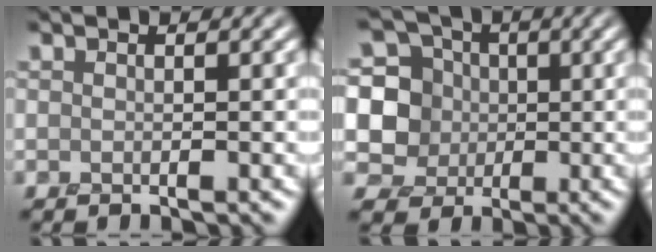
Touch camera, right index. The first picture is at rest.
{"total": 8.3, "force": [1.3, 7.5, 3.3], "torque": [-0.085, 0.047, -0.009]}